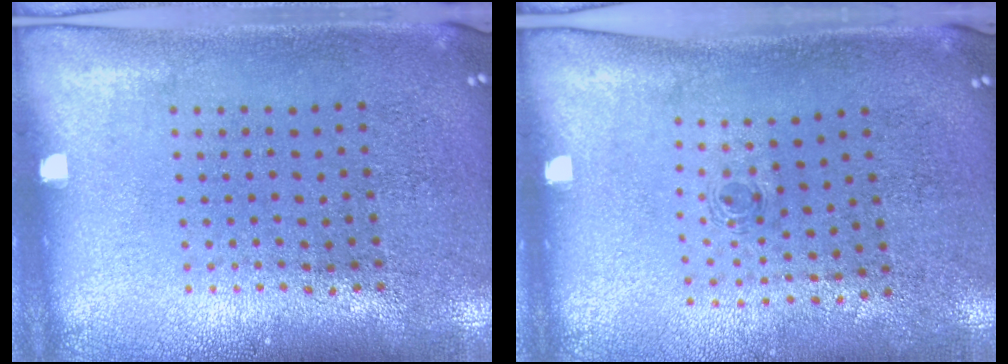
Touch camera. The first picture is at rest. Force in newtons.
{"total": 0.5, "press": 0.3, "slide": 0.5}